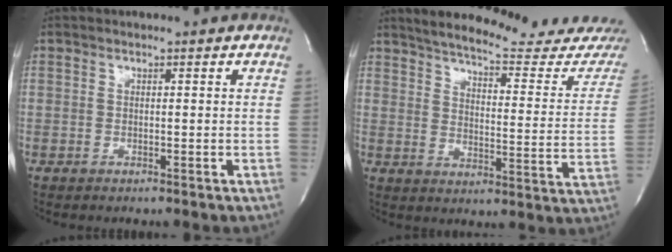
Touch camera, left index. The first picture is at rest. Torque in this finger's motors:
{"motor_torque": [-0.07, -0.13, 0.17, 0.02]}